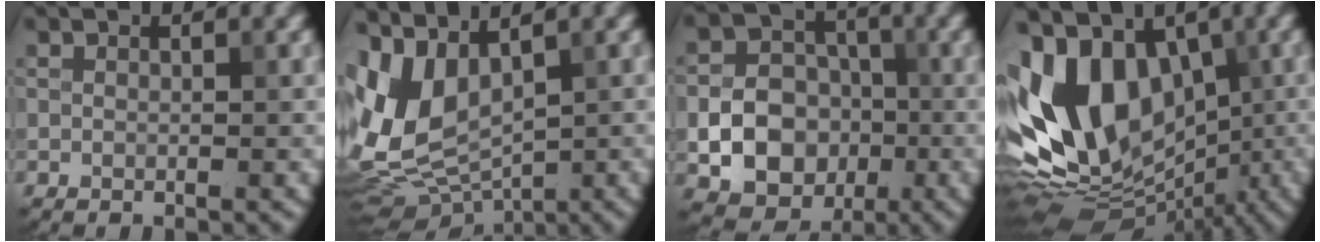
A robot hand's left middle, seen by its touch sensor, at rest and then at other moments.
{"total": 8.2, "force": [1.9, 5.0, 6.2], "torque": [-0.135, -0.016, 0.046]}
{"total": 8.2, "force": [-1.9, 6.9, 4.0], "torque": [-0.041, -0.010, -0.054]}
{"total": 13.1, "force": [0.9, 9.4, 9.0], "torque": [-0.165, 0.002, 0.002]}